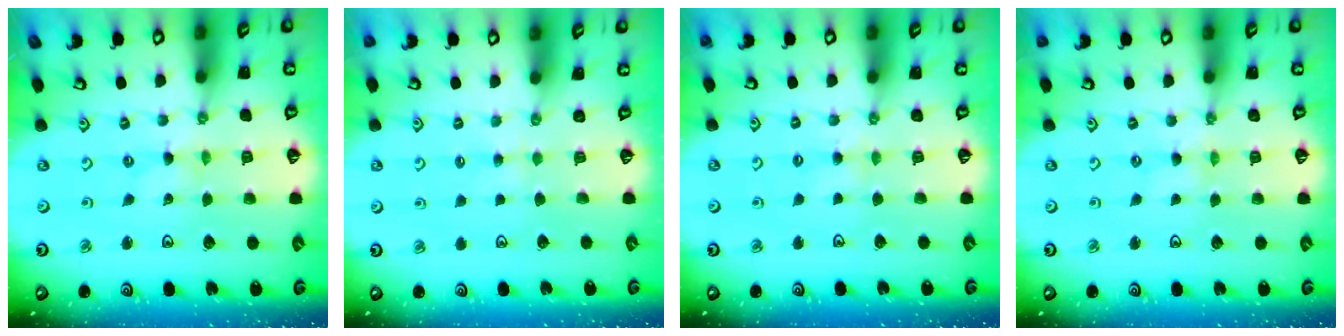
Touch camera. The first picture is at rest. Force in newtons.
{"total": 1.5, "press": 1.5, "slide": 0.4}
{"total": 3.0, "press": 3.0, "slide": 0.4}
{"total": 0.0}